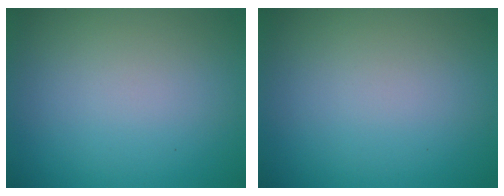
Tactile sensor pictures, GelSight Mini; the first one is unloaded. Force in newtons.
{"total": 0.0}